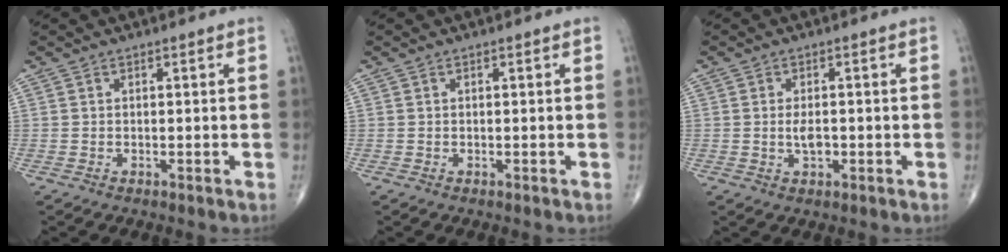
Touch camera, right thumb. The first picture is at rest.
{"total": 0.0}
{"total": 2.9, "force": [-0.3, 1.5, 2.4], "torque": [-0.043, -0.001, -0.004]}